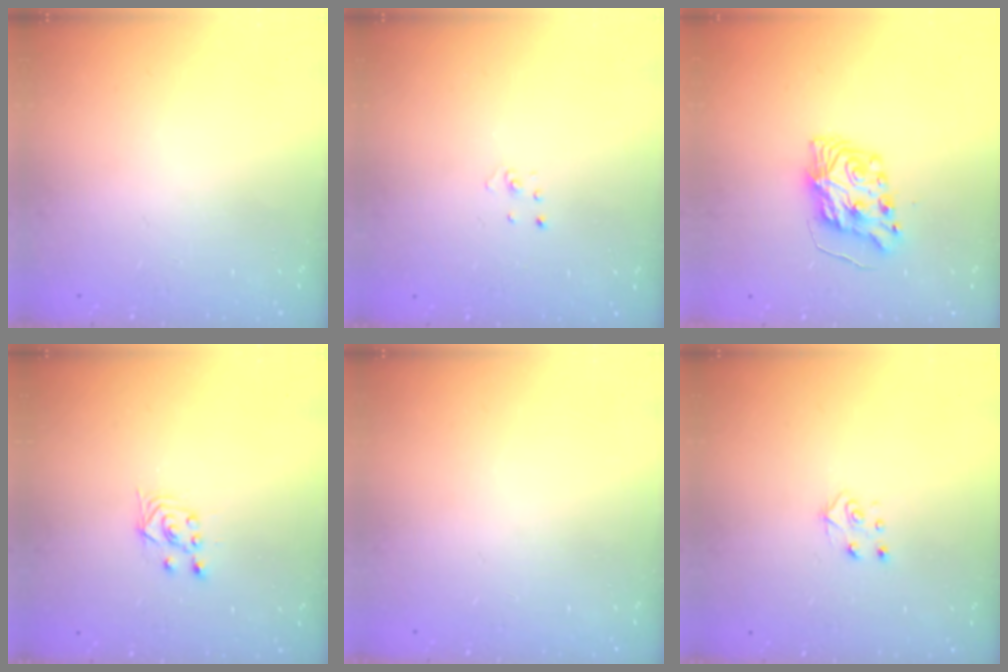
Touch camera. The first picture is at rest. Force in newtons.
{"total": 1.5, "press": 1.5, "slide": 0.1}
{"total": 8.9, "press": 8.9, "slide": 0.9}
{"total": 2.5, "press": 2.2, "slide": 1.2}
{"total": 0.0}
{"total": 4.3, "press": 4.3, "slide": 0.5}